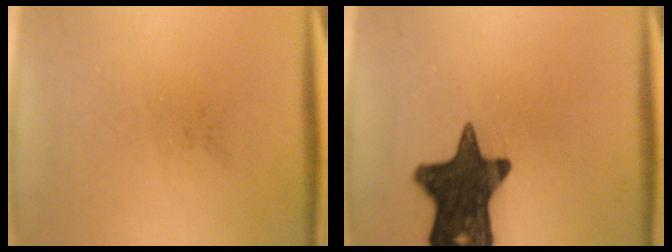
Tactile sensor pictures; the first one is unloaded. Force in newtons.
{"total": 16.3}